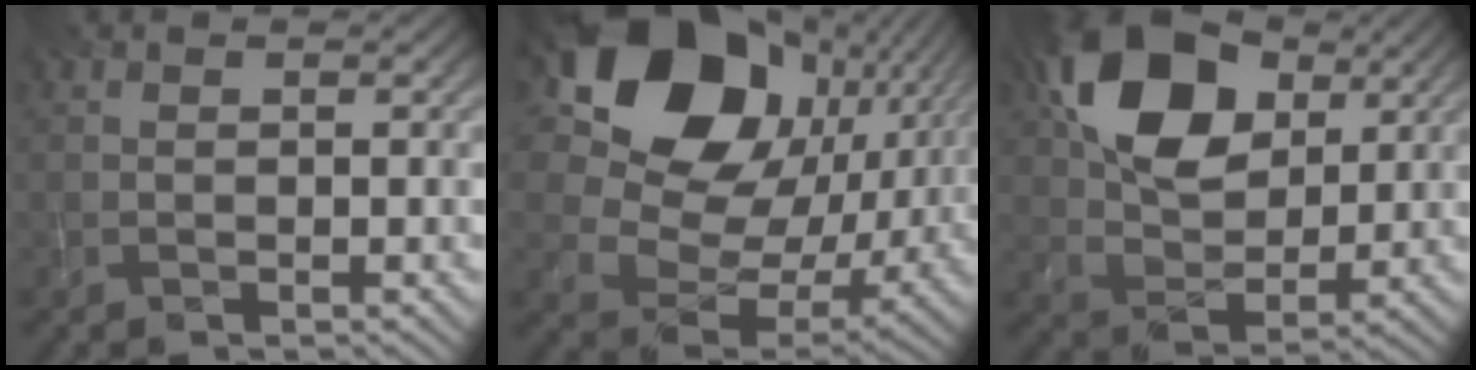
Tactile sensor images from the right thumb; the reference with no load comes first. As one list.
[{"total": 20.3, "force": [8.0, 14.5, 11.7], "torque": [-0.234, 0.015, 0.155]}, {"total": 13.2, "force": [5.6, 8.4, 8.5], "torque": [-0.177, 0.018, 0.099]}]